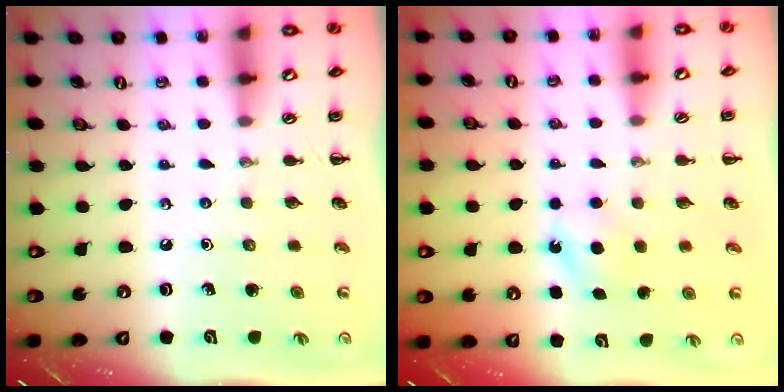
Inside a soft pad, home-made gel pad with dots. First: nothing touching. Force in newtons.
{"total": 4.9, "press": 4.7, "slide": 1.6}